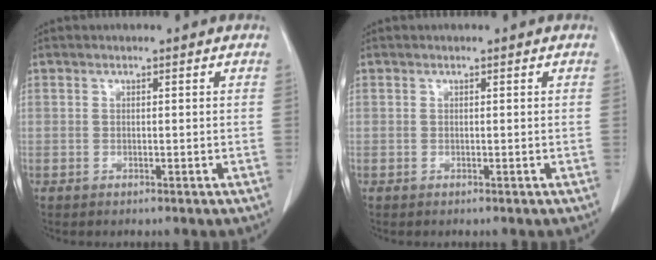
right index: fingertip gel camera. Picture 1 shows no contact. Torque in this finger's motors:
{"motor_torque": [-0.05, 0.03, 0.01, 0.01]}